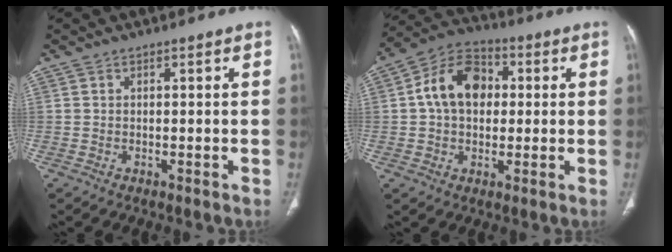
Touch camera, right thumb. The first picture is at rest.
{"total": 12.4, "force": [1.6, 9.1, 8.4], "torque": [-0.120, 0.023, 0.016]}